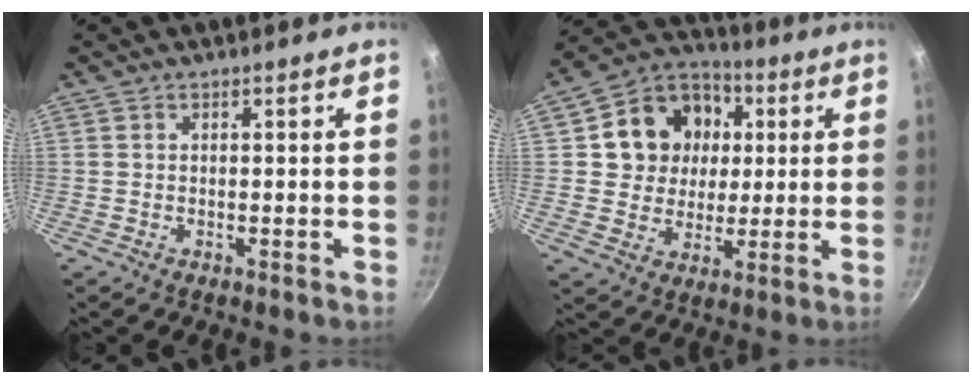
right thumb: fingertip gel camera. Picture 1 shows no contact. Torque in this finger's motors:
{"motor_torque": [0.25, 0.33, 0.04, -0.05, 0.25]}